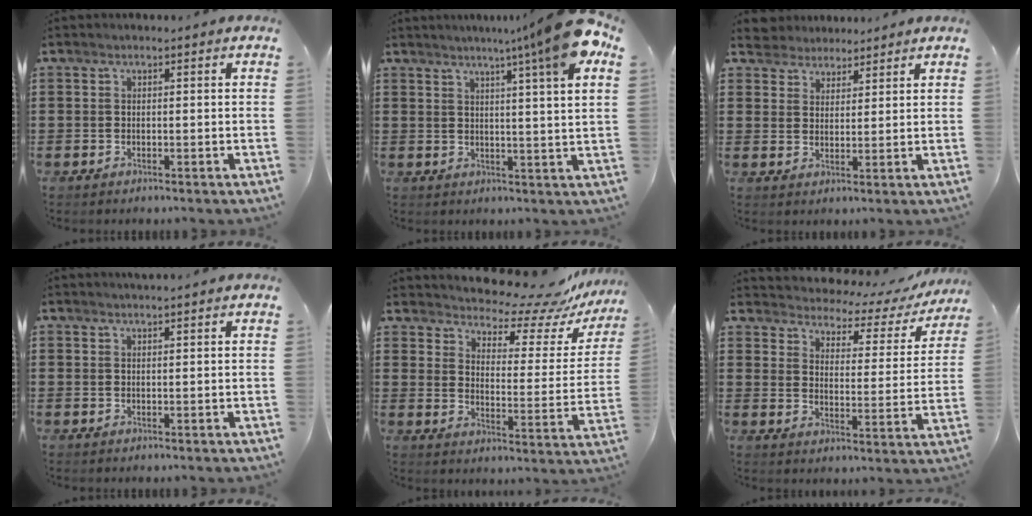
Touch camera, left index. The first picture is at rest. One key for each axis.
{"total": 9.8, "fx": 6.3, "fy": -1.3, "fz": 7.3, "tx": -0.126, "ty": -0.026, "tz": 0.097}
{"total": 3.6, "fx": 3.2, "fy": 1.5, "fz": -0.6, "tx": -0.005, "ty": -0.004, "tz": 0.060}
{"total": 1.0, "fx": 1.0, "fy": -0.1, "fz": 0.3, "tx": -0.007, "ty": 0.000, "tz": 0.019}
{"total": 8.5, "fx": 7.9, "fy": 1.7, "fz": 2.6, "tx": -0.059, "ty": -0.063, "tz": 0.132}
{"total": 3.2, "fx": 3.0, "fy": 0.9, "fz": 0.6, "tx": -0.025, "ty": -0.029, "tz": 0.041}